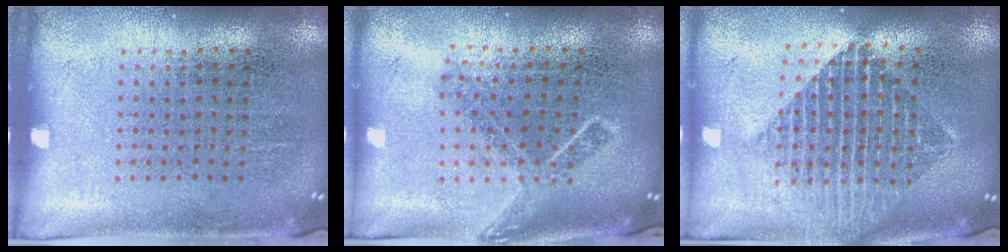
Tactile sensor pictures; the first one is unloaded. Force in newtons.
{"total": 1.8, "press": 1.4, "slide": 1.2}
{"total": 2.1, "press": 1.7, "slide": 1.2}